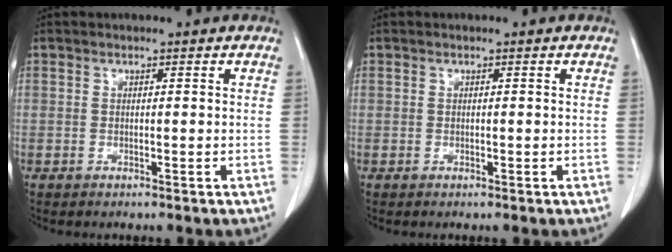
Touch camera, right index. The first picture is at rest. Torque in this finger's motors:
{"motor_torque": [-0.01, 0.00, -0.04, -0.01]}